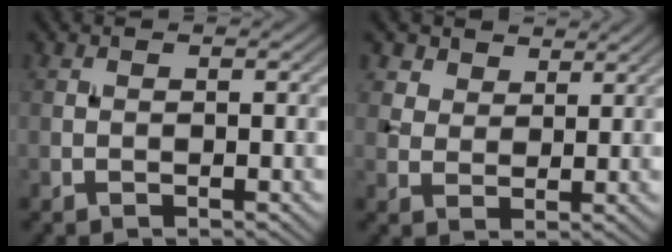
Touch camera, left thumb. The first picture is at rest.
{"total": 4.7, "force": [3.3, 2.9, 1.6], "torque": [-0.047, -0.014, 0.078]}